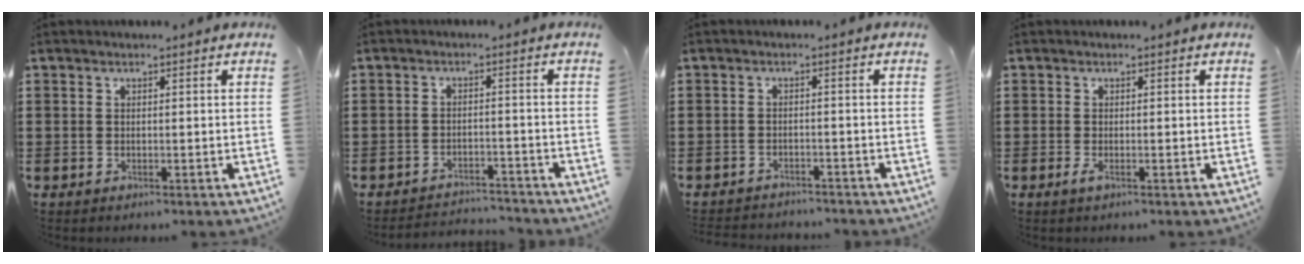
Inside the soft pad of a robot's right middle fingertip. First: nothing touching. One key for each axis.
{"total": 3.0, "fx": -3.0, "fy": 0.3, "fz": -0.1, "tx": -0.006, "ty": 0.000, "tz": -0.066}
{"total": 2.1, "fx": -2.1, "fy": 0.2, "fz": -0.1, "tx": -0.006, "ty": 0.000, "tz": -0.045}
{"total": 1.0, "fx": -0.3, "fy": 0.1, "fz": 1.0, "tx": -0.024, "ty": -0.005, "tz": -0.008}